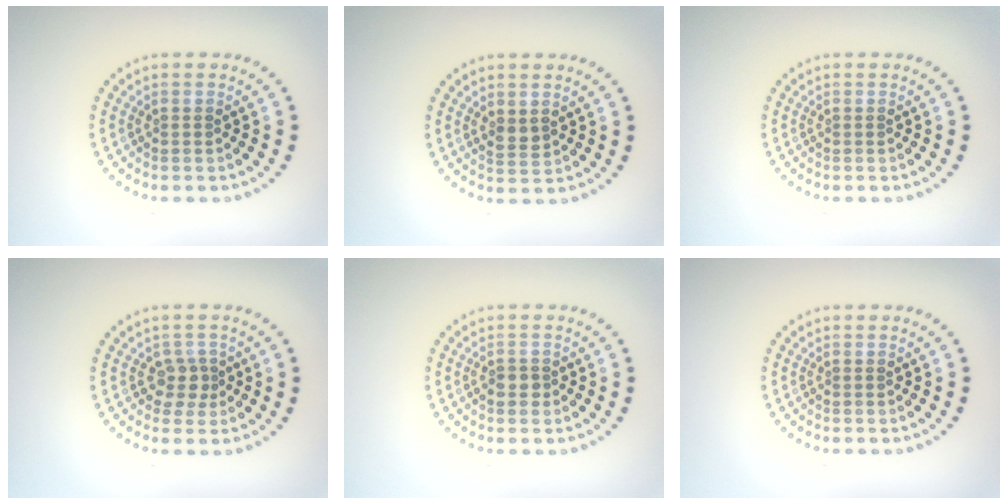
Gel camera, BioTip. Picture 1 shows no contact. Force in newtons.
{"total": 1.4, "press": 1.3, "slide": 0.4}
{"total": 0.0}
{"total": 1.9, "press": 1.6, "slide": 1.1}
{"total": 1.4, "press": 1.3, "slide": 0.5}
{"total": 0.0}